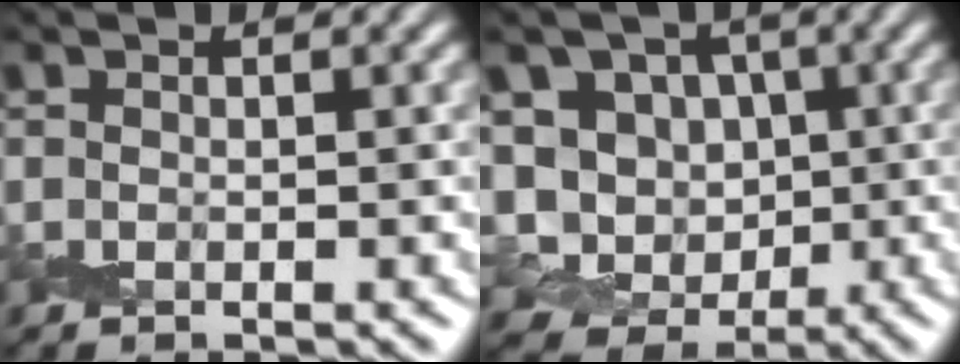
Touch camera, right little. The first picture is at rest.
{"total": 10.4, "force": [-0.4, 9.3, 4.6], "torque": [-0.081, 0.007, -0.027]}